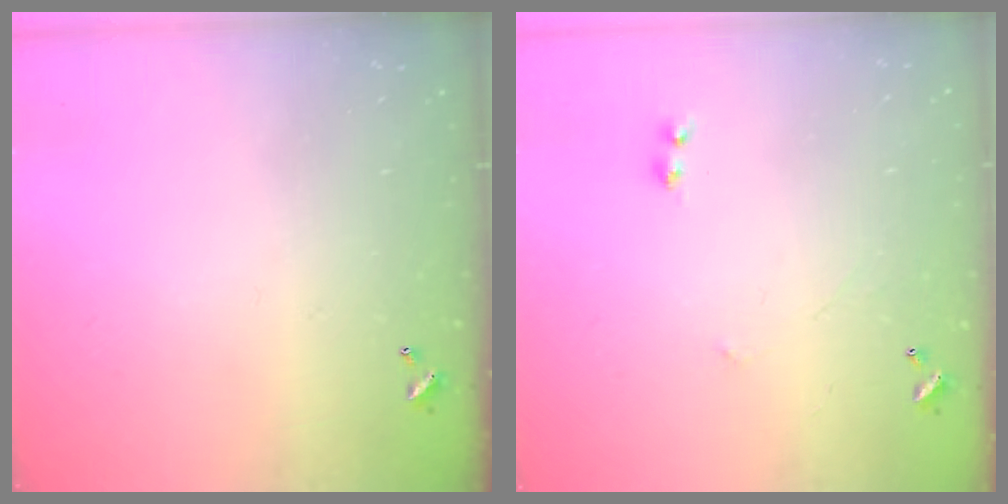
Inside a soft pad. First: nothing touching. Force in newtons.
{"total": 2.3, "press": 2.3, "slide": 0.3}